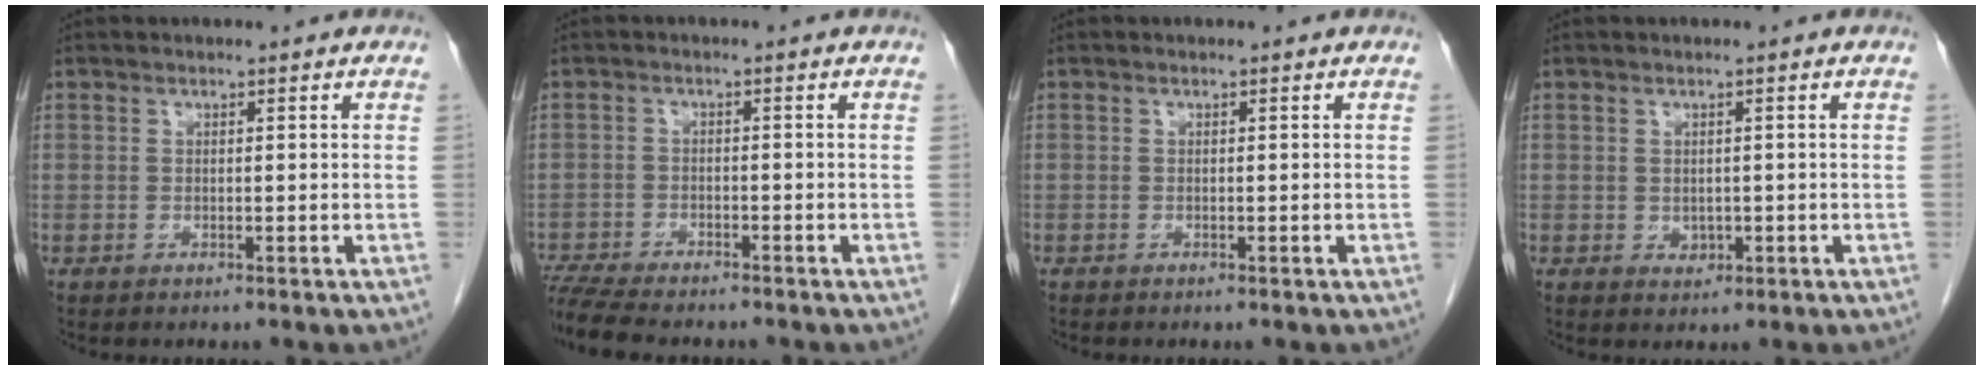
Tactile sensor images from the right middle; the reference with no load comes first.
{"total": 9.3, "force": [-8.2, 1.6, 4.0], "torque": [-0.069, -0.012, -0.133]}
{"total": 0.0}
{"total": 1.3, "force": [0.0, 1.1, 0.8], "torque": [-0.013, 0.000, 0.006]}